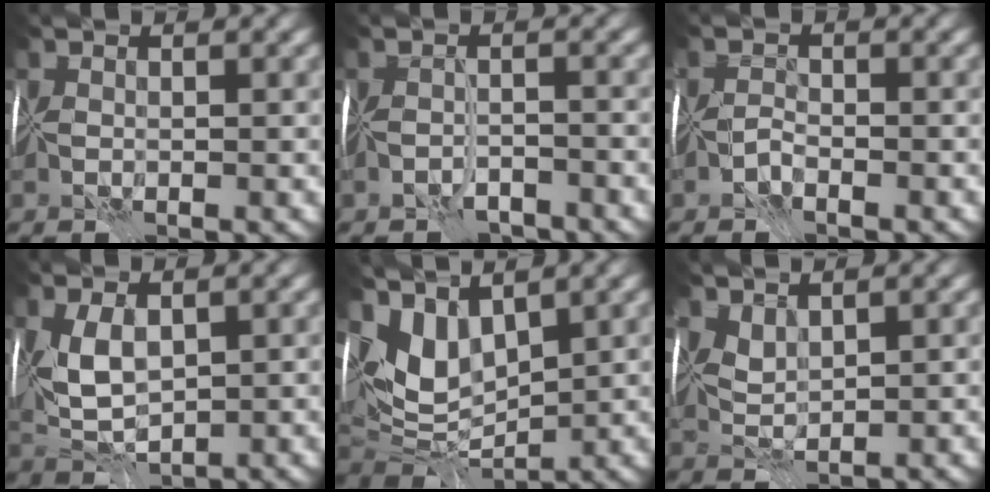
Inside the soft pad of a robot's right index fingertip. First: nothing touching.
{"total": 2.3, "force": [-2.2, -0.4, -0.4], "torque": [0.015, -0.005, -0.044]}
{"total": 1.5, "force": [-1.3, -0.6, -0.4], "torque": [0.013, 0.003, -0.030]}
{"total": 3.2, "force": [0.4, 1.4, 2.8], "torque": [-0.059, -0.001, 0.012]}
{"total": 5.8, "force": [3.4, 2.7, 3.9], "torque": [-0.079, -0.006, 0.068]}
{"total": 1.3, "force": [1.2, -0.3, 0.4], "torque": [-0.009, -0.004, 0.027]}